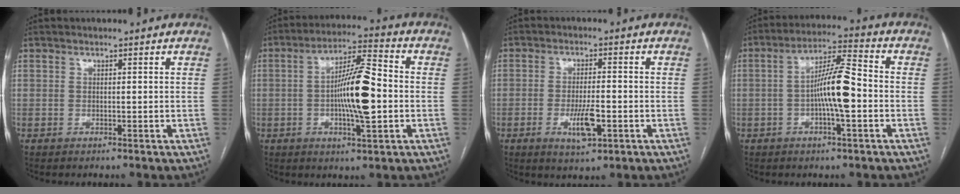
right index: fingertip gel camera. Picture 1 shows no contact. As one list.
[{"total": 11.8, "force": [-1.2, 2.0, 11.6], "torque": [-0.202, 0.011, -0.022]}, {"total": 5.7, "force": [-1.9, 1.5, 5.1], "torque": [-0.094, -0.005, -0.028]}, {"total": 9.3, "force": [-1.5, 1.2, 9.1], "torque": [-0.165, 0.016, -0.032]}]